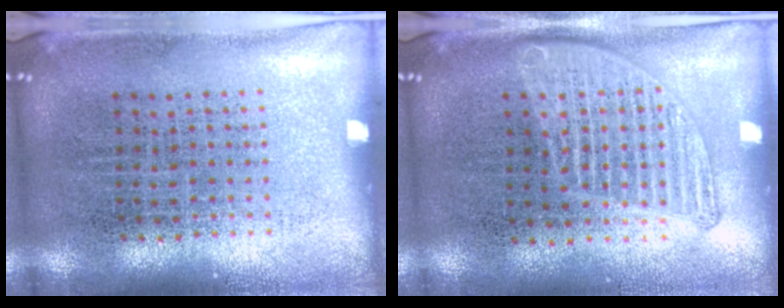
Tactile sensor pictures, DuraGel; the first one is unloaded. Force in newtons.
{"total": 1.3, "press": 1.3, "slide": 0.3}